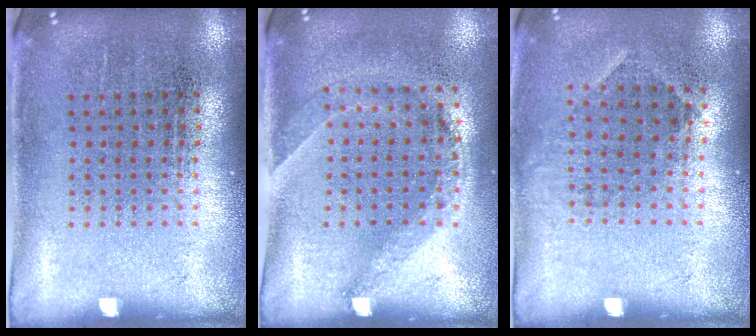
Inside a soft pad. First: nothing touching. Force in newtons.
{"total": 1.4, "press": 1.0, "slide": 1.0}
{"total": 0.9, "press": 0.6, "slide": 0.6}